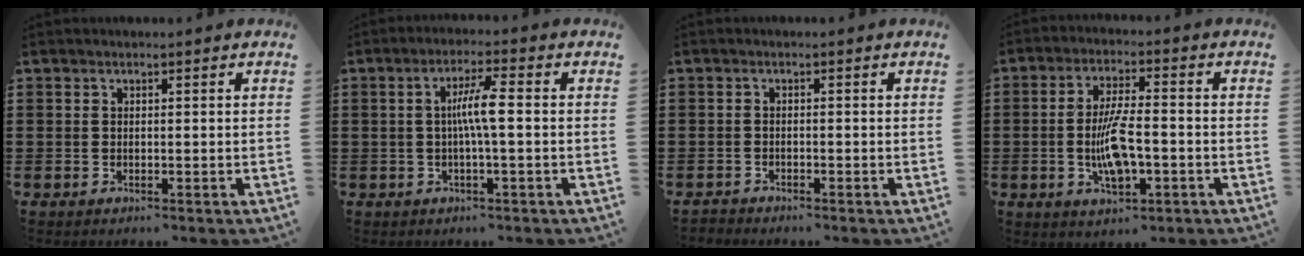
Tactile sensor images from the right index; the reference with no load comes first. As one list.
[{"total": 5.2, "force": [-0.2, -0.1, 5.2], "torque": [-0.097, -0.002, -0.010]}, {"total": 1.2, "force": [-1.1, 0.3, -0.2], "torque": [0.000, 0.004, -0.027]}, {"total": 8.0, "force": [-1.7, 2.4, 7.4], "torque": [-0.153, -0.004, -0.036]}]